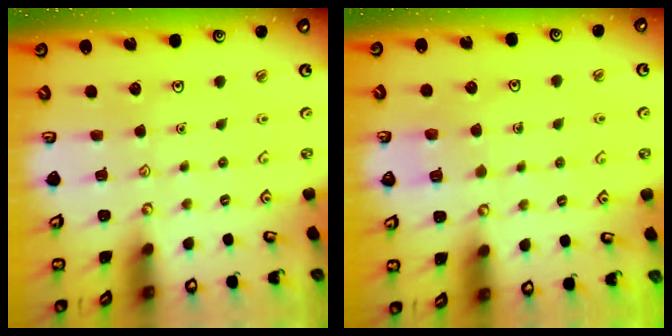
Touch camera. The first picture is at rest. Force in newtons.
{"total": 2.8, "press": 2.8, "slide": 0.3}